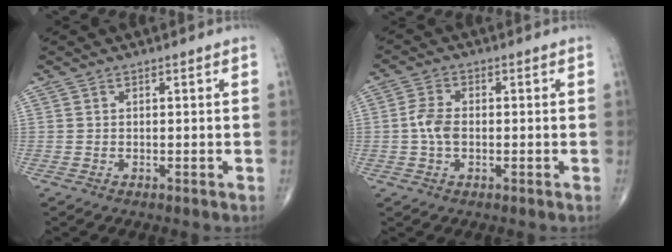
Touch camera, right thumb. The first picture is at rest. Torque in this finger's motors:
{"motor_torque": [0.90, 0.84, 0.41, 0.04, 0.00]}